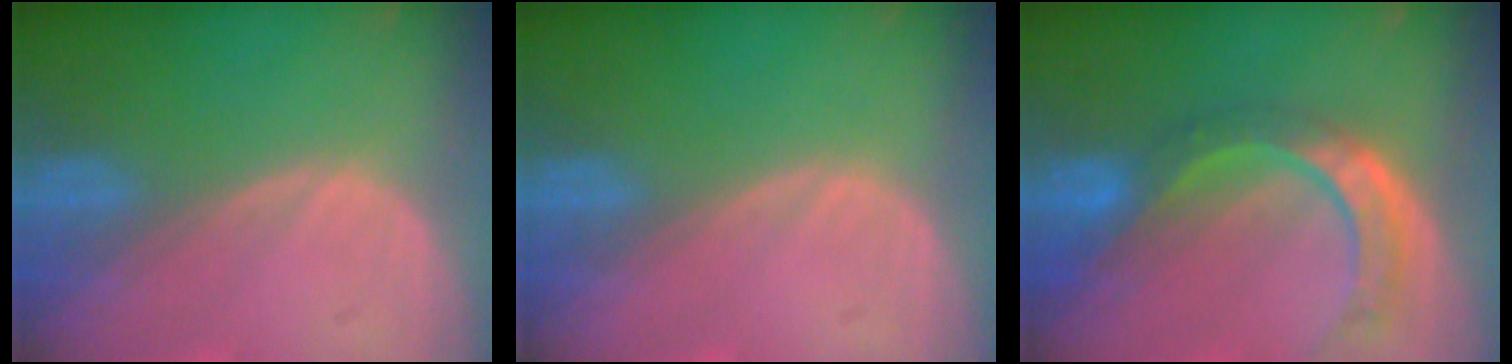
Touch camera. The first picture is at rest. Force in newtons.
{"total": 0.0}
{"total": 8.6, "press": 7.2, "slide": 4.8}